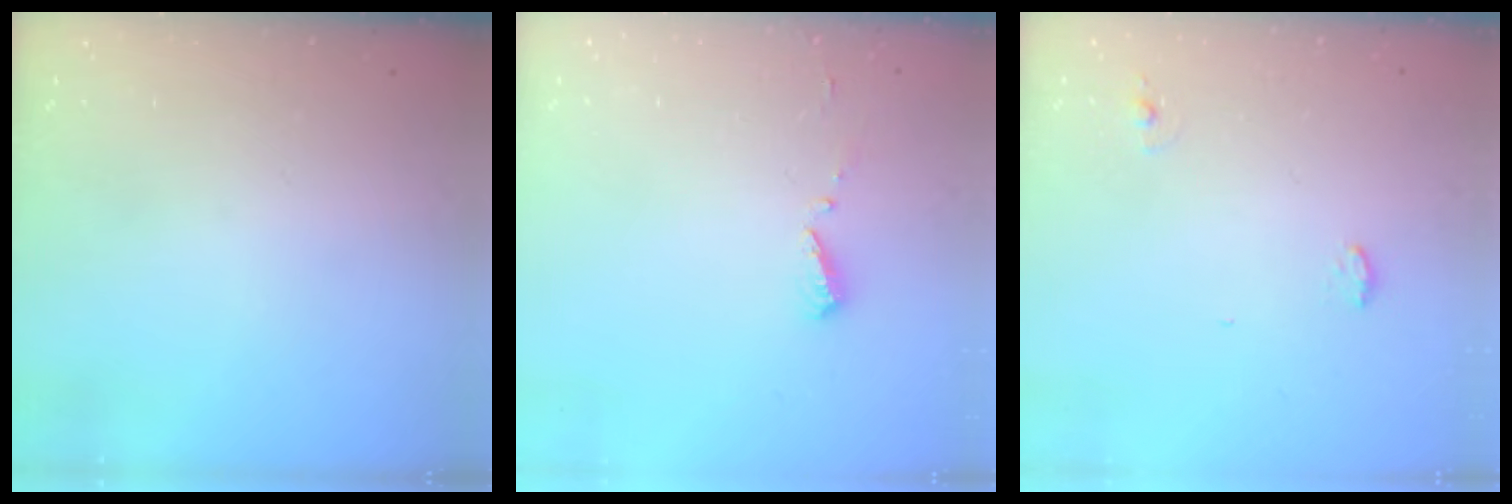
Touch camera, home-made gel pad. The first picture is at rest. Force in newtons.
{"total": 4.7, "press": 4.7, "slide": 0.4}
{"total": 5.1, "press": 4.5, "slide": 2.4}